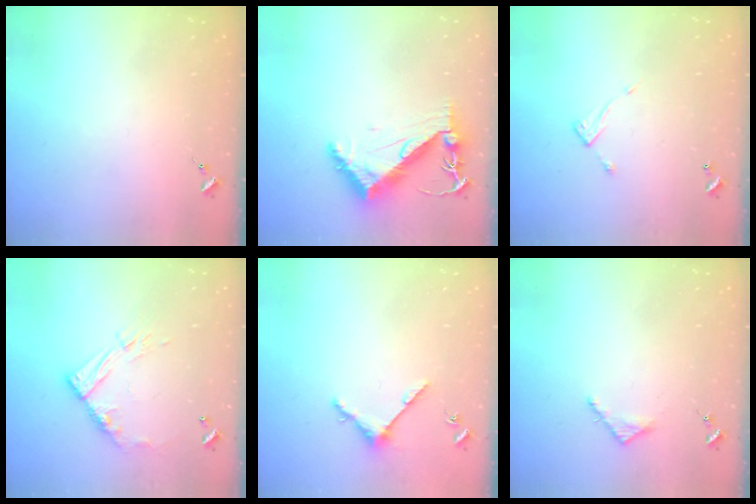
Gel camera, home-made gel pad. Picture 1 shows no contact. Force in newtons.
{"total": 7.8, "press": 7.7, "slide": 1.0}
{"total": 5.5, "press": 5.5, "slide": 0.2}
{"total": 11.8, "press": 11.7, "slide": 1.0}
{"total": 4.8, "press": 4.8, "slide": 0.6}
{"total": 3.5, "press": 3.5, "slide": 0.3}